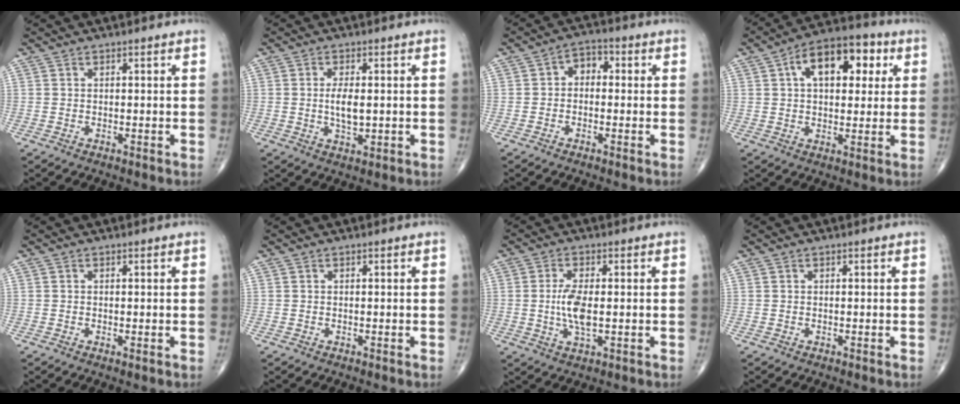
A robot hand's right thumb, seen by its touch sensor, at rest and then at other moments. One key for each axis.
{"total": 4.9, "fx": 0.0, "fy": 2.1, "fz": 4.4, "tx": -0.080, "ty": -0.007, "tz": 0.000}
{"total": 4.2, "fx": 0.0, "fy": 3.1, "fz": 2.9, "tx": -0.020, "ty": 0.017, "tz": -0.015}
{"total": 14.1, "fx": 4.3, "fy": 8.0, "fz": 10.8, "tx": -0.135, "ty": 0.018, "tz": 0.061}
{"total": 0.6, "fx": -0.1, "fy": 0.2, "fz": 0.6, "tx": -0.014, "ty": -0.004, "tz": -0.003}
{"total": 0.0}
{"total": 6.3, "fx": -0.2, "fy": 2.5, "fz": 5.8, "tx": -0.123, "ty": -0.007, "tz": -0.006}
{"total": 0.0}